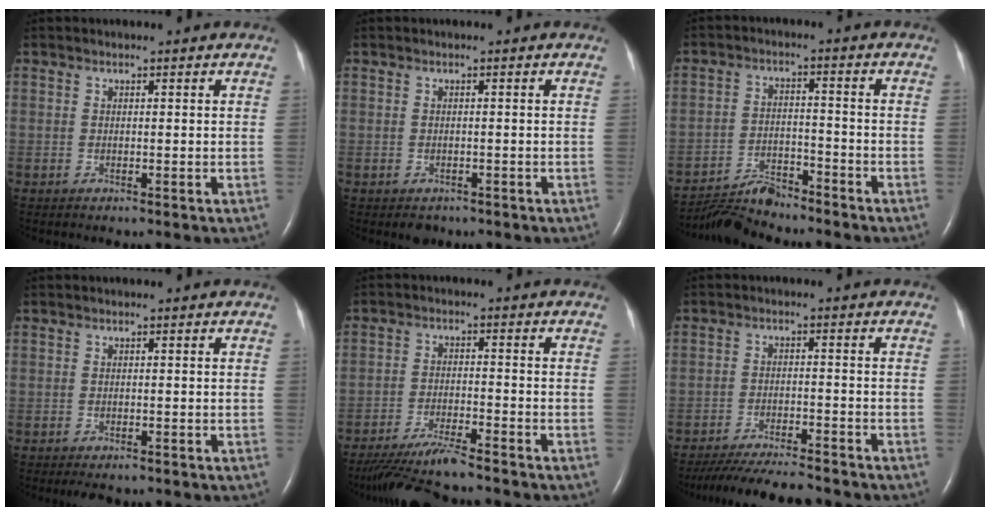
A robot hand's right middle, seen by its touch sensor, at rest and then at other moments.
{"total": 1.6, "force": [-1.1, 1.0, 0.5], "torque": [-0.007, 0.000, -0.008]}
{"total": 6.3, "force": [-6.3, 0.2, 0.2], "torque": [-0.012, -0.009, -0.112]}
{"total": 1.7, "force": [-1.3, 0.8, 0.8], "torque": [-0.012, -0.002, -0.013]}
{"total": 8.7, "force": [-7.9, -0.1, 3.8], "torque": [-0.065, -0.026, -0.134]}
{"total": 12.0, "force": [-11.1, 1.1, 4.6], "torque": [-0.074, -0.018, -0.164]}